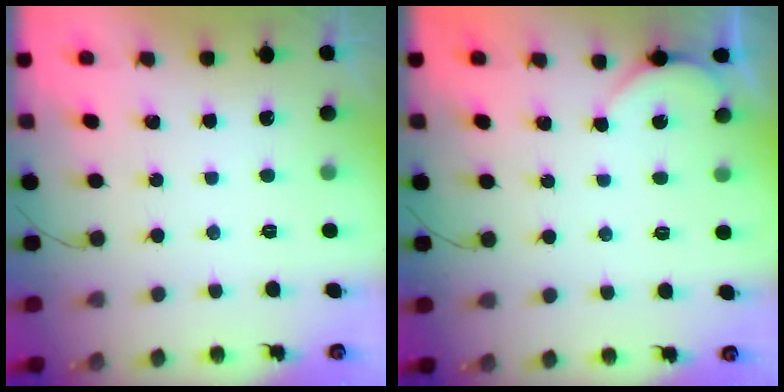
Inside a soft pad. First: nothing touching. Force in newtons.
{"total": 2.6, "press": 2.5, "slide": 0.5}